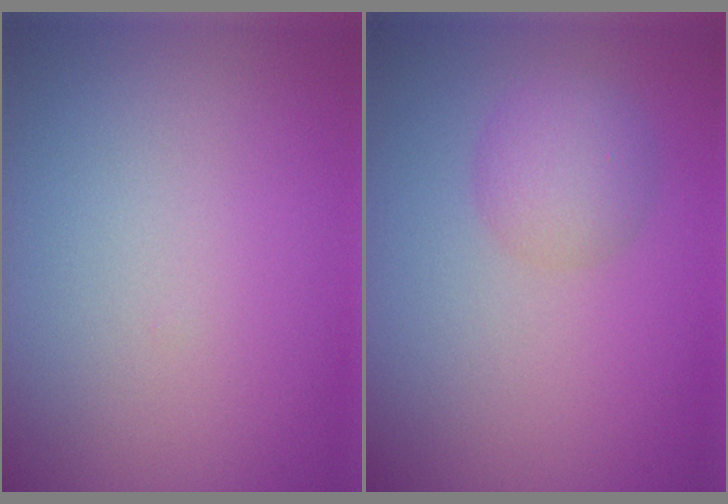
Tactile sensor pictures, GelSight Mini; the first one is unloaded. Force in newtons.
{"total": 2.9, "press": 2.9, "slide": 0.1}